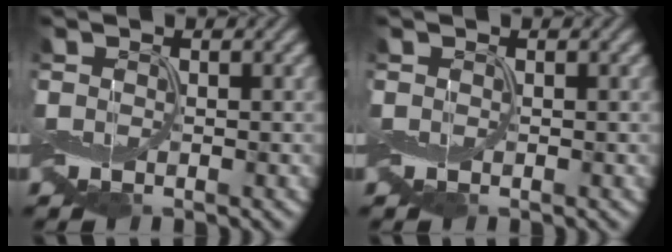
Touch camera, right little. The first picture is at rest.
{"total": 0.0}